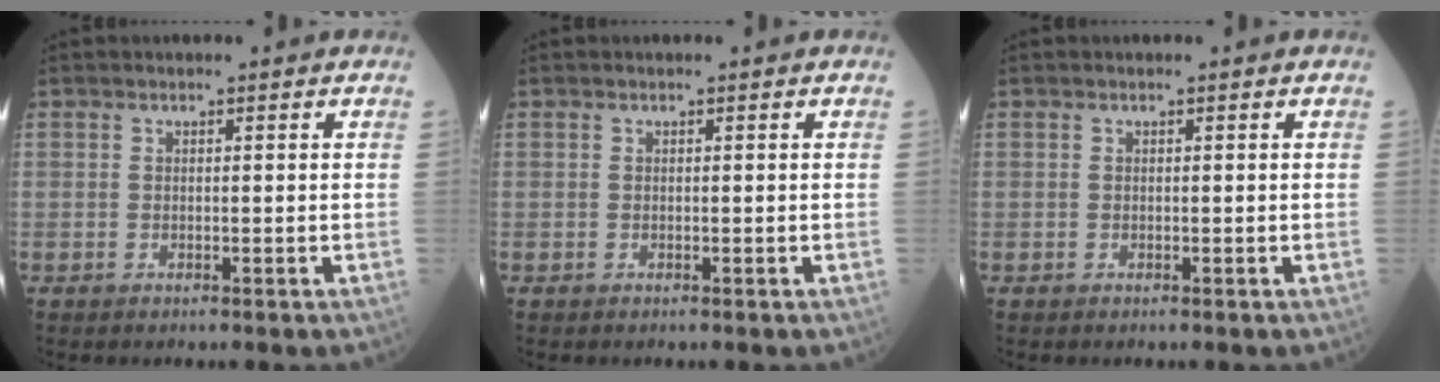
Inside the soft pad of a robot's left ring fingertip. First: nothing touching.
{"total": 0.0}
{"total": 0.0}